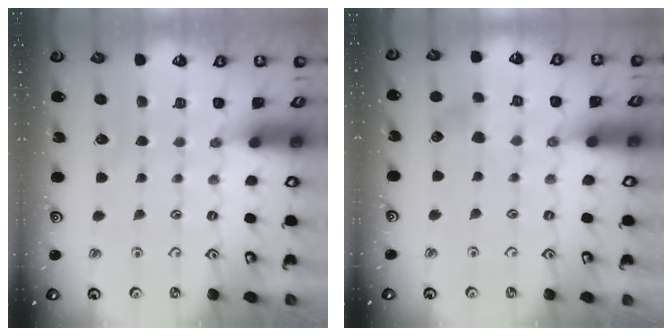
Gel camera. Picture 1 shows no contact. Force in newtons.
{"total": 5.1, "press": 5.1, "slide": 0.5}